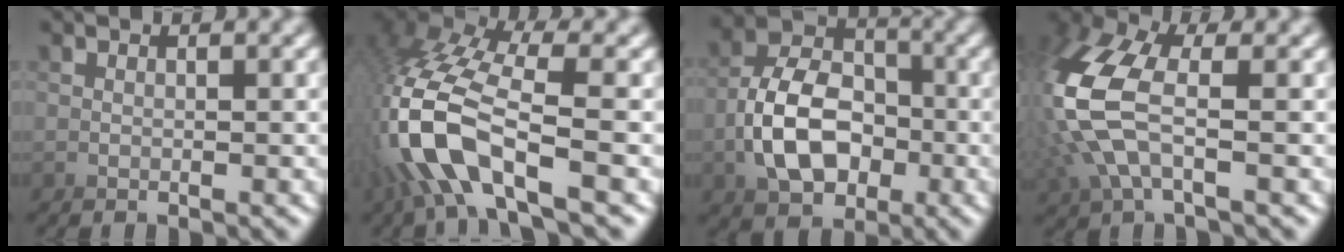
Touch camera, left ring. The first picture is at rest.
{"total": 2.2, "force": [-1.1, 0.4, 1.9], "torque": [-0.135, -0.001, -0.024]}
{"total": 6.1, "force": [-2.8, 4.9, 2.2], "torque": [-0.087, -0.031, -0.042]}
{"total": 3.1, "force": [-0.5, 2.1, 2.3], "torque": [-0.142, -0.015, -0.002]}